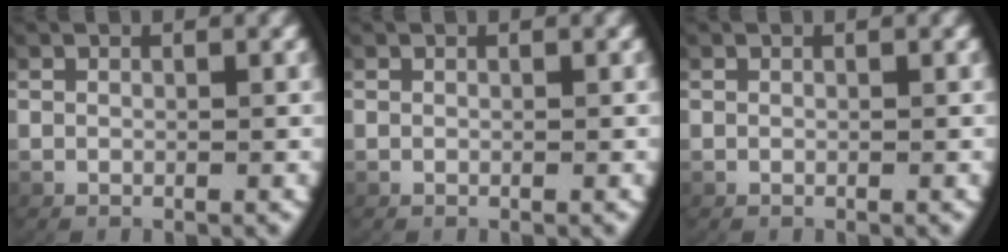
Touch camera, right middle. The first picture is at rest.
{"total": 0.0}
{"total": 0.0}